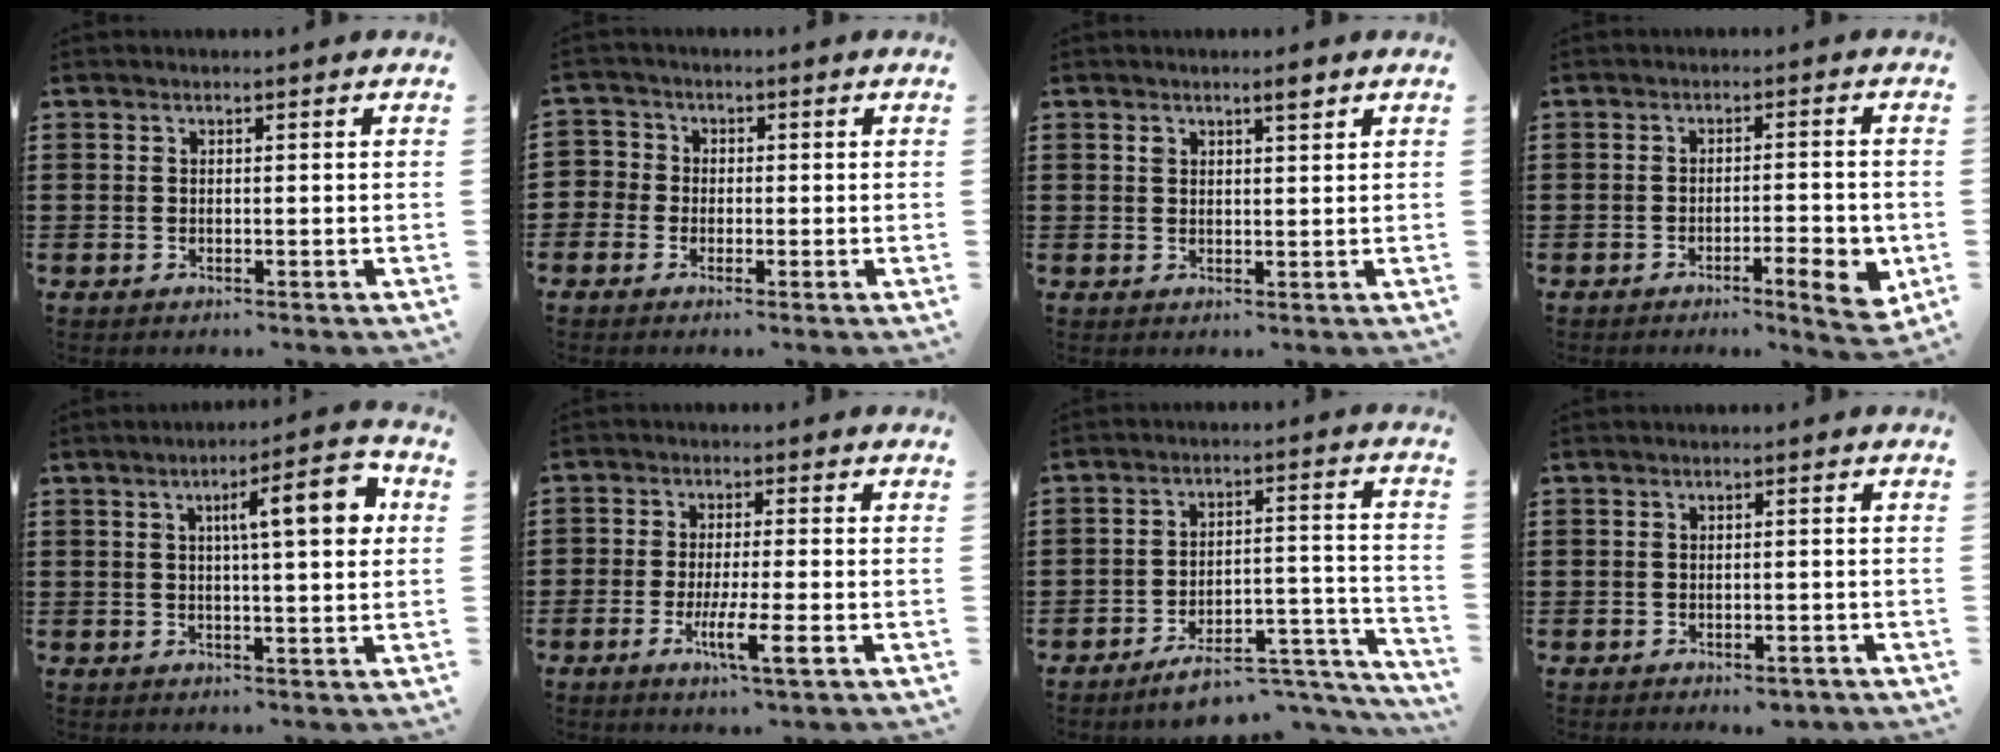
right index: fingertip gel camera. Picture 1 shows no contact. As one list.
[{"total": 2.5, "force": [-0.9, 2.3, 0.1], "torque": [-0.016, 0.006, -0.023]}, {"total": 2.2, "force": [1.5, 0.5, 1.5], "torque": [-0.025, -0.002, 0.024]}, {"total": 5.3, "force": [-2.7, 1.0, 4.5], "torque": [-0.068, -0.003, -0.041]}, {"total": 8.7, "force": [2.4, 1.7, 8.2], "torque": [-0.129, -0.005, 0.029]}, {"total": 6.4, "force": [-2.6, 0.9, 5.8], "torque": [-0.105, -0.011, -0.045]}, {"total": 7.0, "force": [-6.1, 1.5, 3.1], "torque": [-0.042, 0.012, -0.111]}, {"total": 0.9, "force": [-0.7, 0.2, 0.5], "torque": [-0.014, -0.007, -0.013]}]